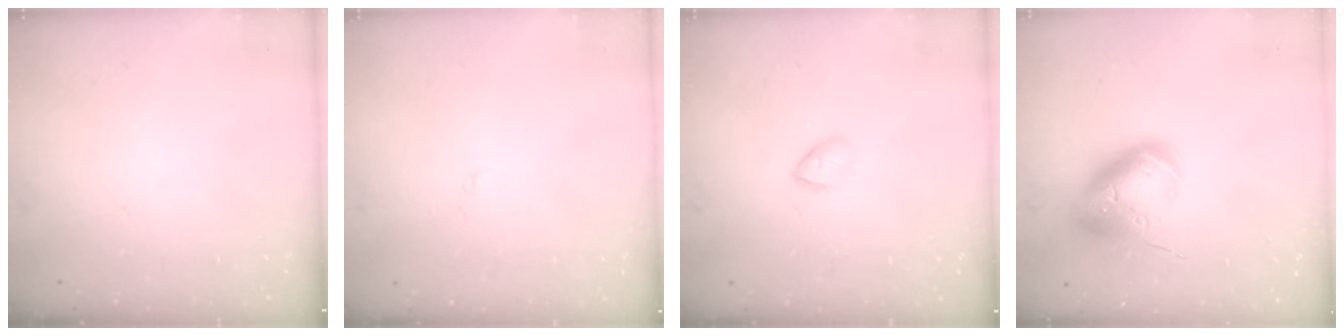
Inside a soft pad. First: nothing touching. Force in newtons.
{"total": 1.7, "press": 1.7, "slide": 0.3}
{"total": 3.4, "press": 3.2, "slide": 1.0}
{"total": 16.2, "press": 16.0, "slide": 2.7}